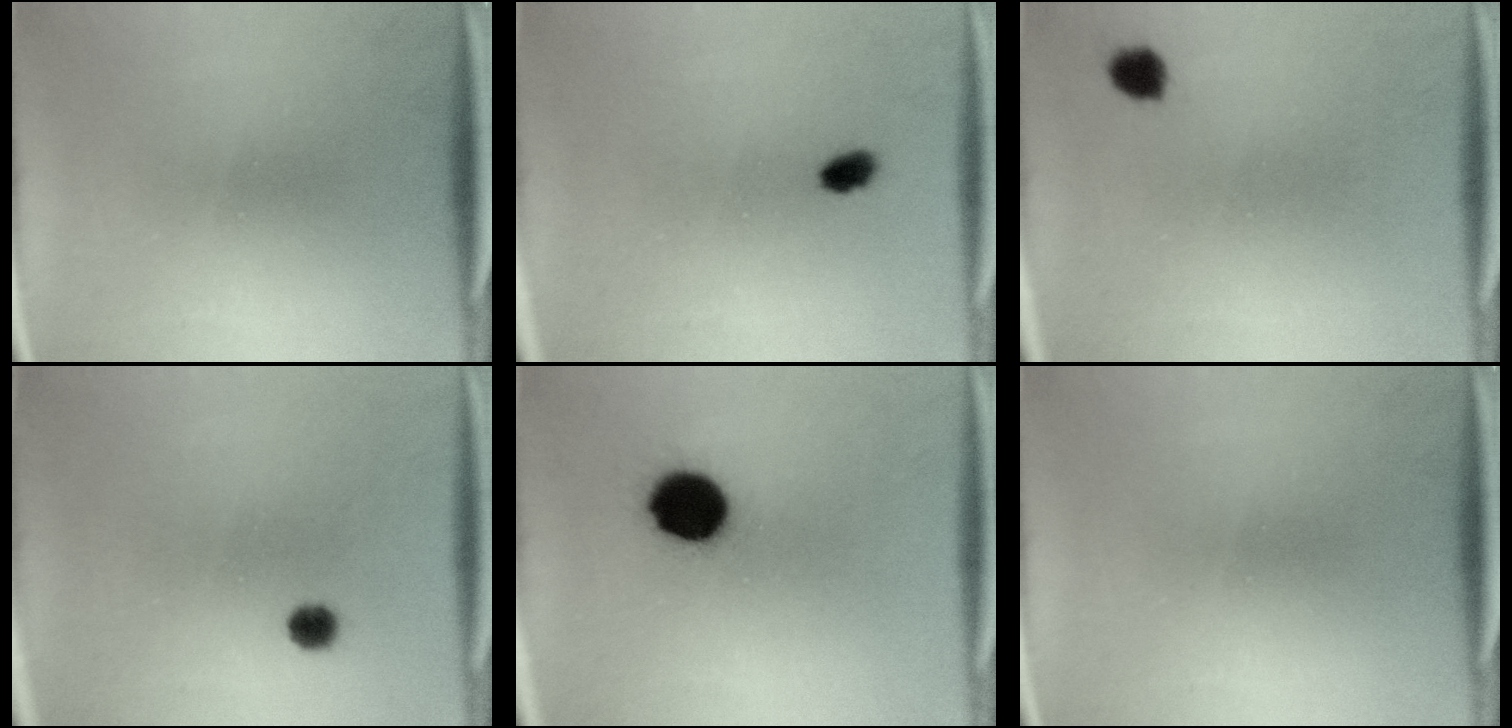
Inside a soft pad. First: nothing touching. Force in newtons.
{"total": 2.3}
{"total": 2.4}
{"total": 1.9}
{"total": 11.9}
{"total": 0.0}